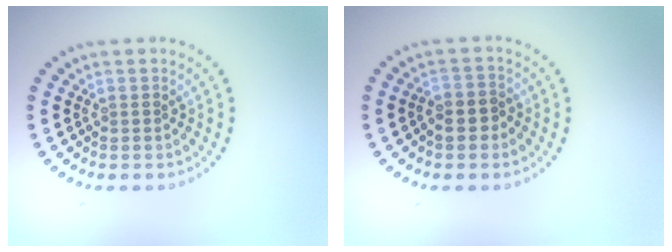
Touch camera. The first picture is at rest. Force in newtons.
{"total": 2.2, "press": 2.0, "slide": 0.9}